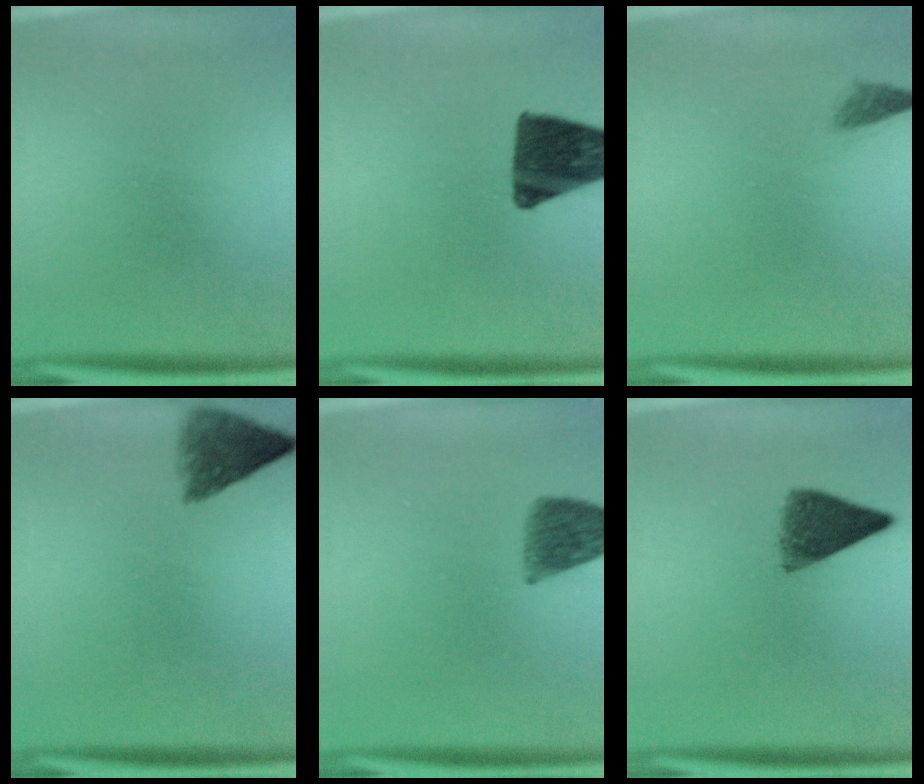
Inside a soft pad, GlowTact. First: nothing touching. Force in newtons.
{"total": 12.7}
{"total": 1.3}
{"total": 5.0}
{"total": 6.7}
{"total": 6.3}